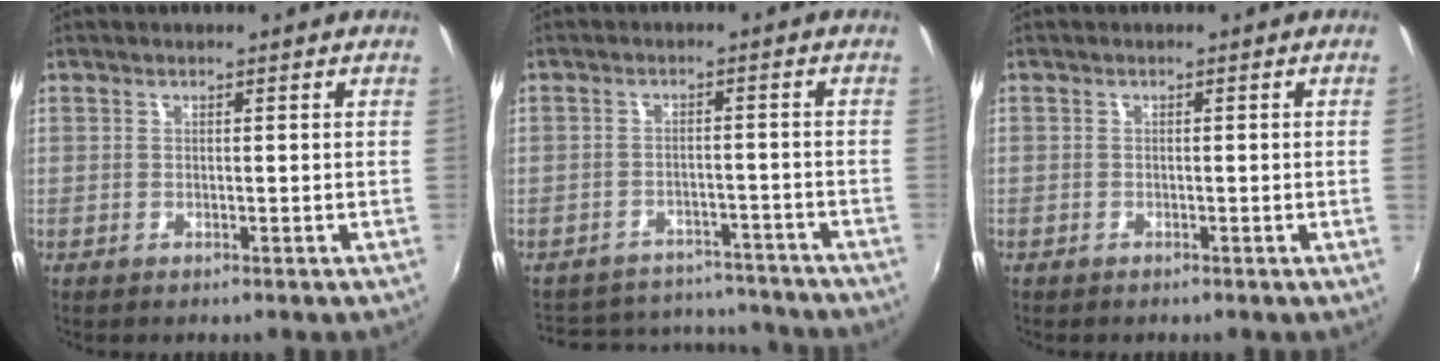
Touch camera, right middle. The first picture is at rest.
{"total": 14.1, "force": [-12.1, 6.4, 3.5], "torque": [-0.089, 0.041, -0.151]}
{"total": 0.6, "force": [-0.2, -0.3, 0.4], "torque": [-0.007, 0.001, -0.005]}